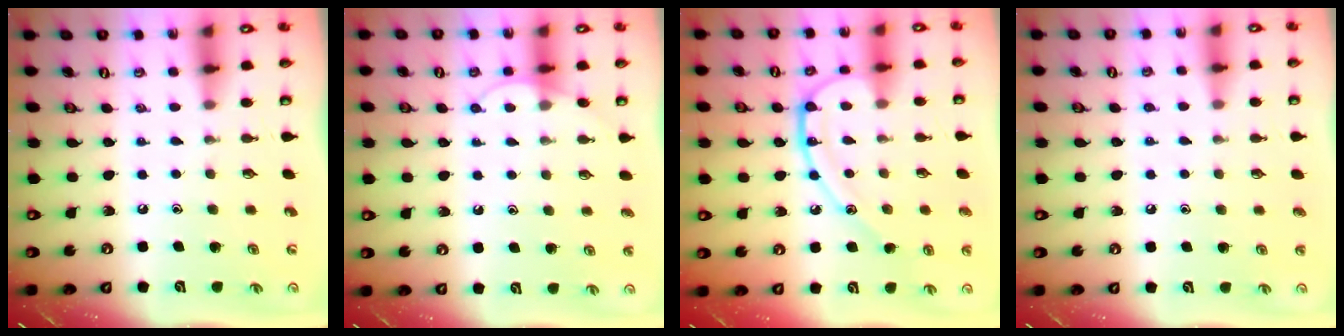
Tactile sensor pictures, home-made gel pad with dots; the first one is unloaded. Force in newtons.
{"total": 5.7, "press": 5.7, "slide": 0.5}
{"total": 12.6, "press": 12.6, "slide": 0.5}
{"total": 3.6, "press": 3.6, "slide": 0.3}